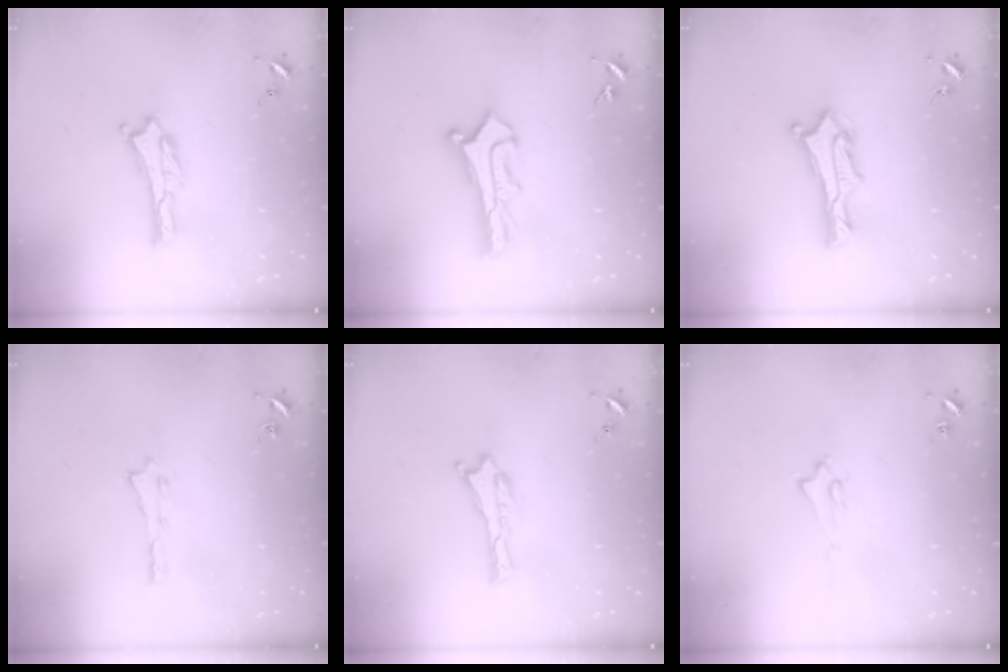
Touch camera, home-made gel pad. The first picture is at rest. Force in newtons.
{"total": 2.6, "press": 2.6, "slide": 0.2}
{"total": 3.0, "press": 3.0, "slide": 0.2}
{"total": 0.0}
{"total": 0.0}
{"total": 1.6, "press": 1.6, "slide": 0.2}